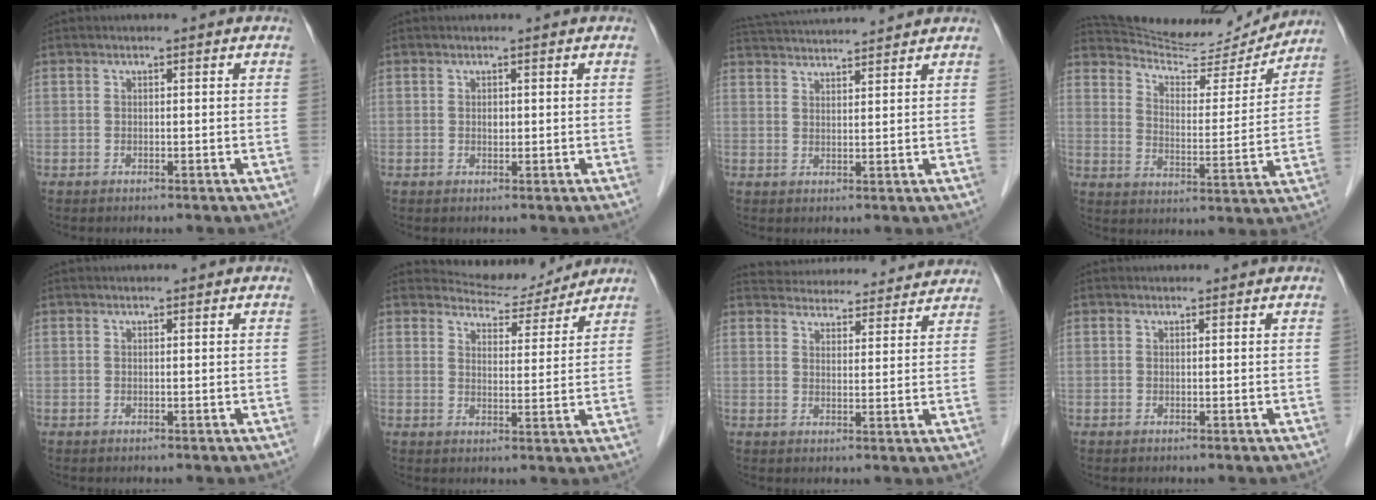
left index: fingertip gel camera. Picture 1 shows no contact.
{"total": 0.5, "force": [0.0, 0.4, 0.3], "torque": [-0.005, -0.002, -0.002]}
{"total": 10.4, "force": [9.9, -0.1, 3.0], "torque": [-0.063, 0.029, 0.152]}
{"total": 15.5, "force": [15.1, 2.4, 2.5], "torque": [-0.040, -0.021, 0.217]}
{"total": 1.3, "force": [1.3, 0.1, 0.3], "torque": [-0.006, 0.018, 0.020]}
{"total": 7.1, "force": [6.9, 1.4, -0.2], "torque": [-0.003, -0.002, 0.096]}
{"total": 18.4, "force": [17.6, 3.8, 3.8], "torque": [-0.052, 0.020, 0.224]}
{"total": 1.4, "force": [1.4, 0.3, 0.0], "torque": [-0.009, 0.014, 0.019]}